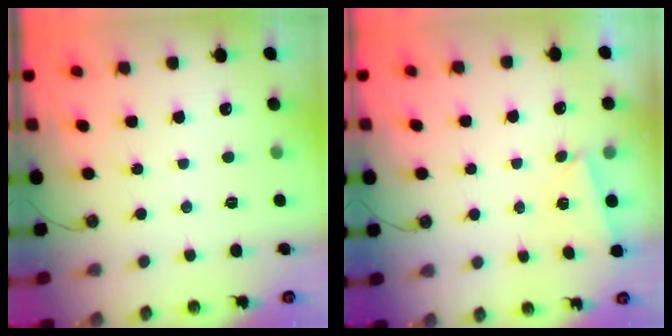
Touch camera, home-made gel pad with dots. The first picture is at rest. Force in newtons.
{"total": 2.1, "press": 1.7, "slide": 1.3}